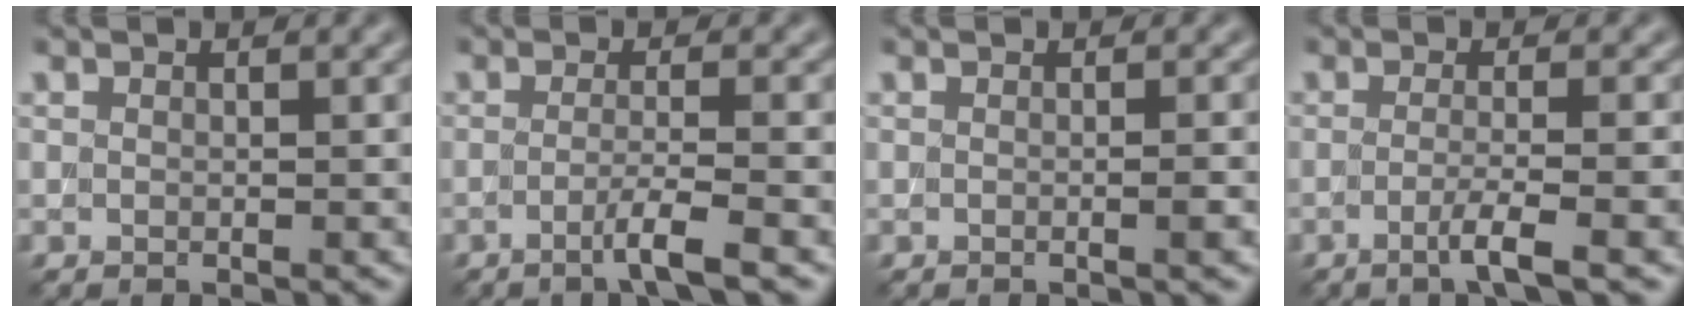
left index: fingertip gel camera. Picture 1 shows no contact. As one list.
[{"total": 3.0, "force": [-1.4, 0.3, 2.6], "torque": [-0.041, 0.001, -0.039]}, {"total": 2.1, "force": [-0.1, 0.7, 1.9], "torque": [-0.015, -0.004, -0.010]}, {"total": 4.0, "force": [-1.6, 0.6, 3.6], "torque": [-0.057, 0.001, -0.038]}]